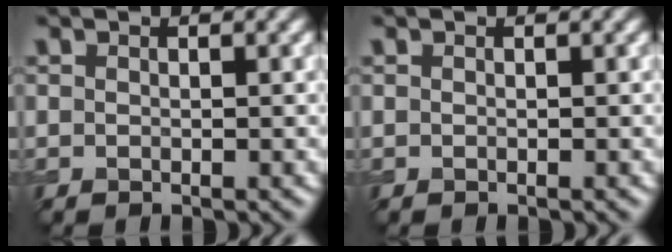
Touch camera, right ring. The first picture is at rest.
{"total": 0.0}